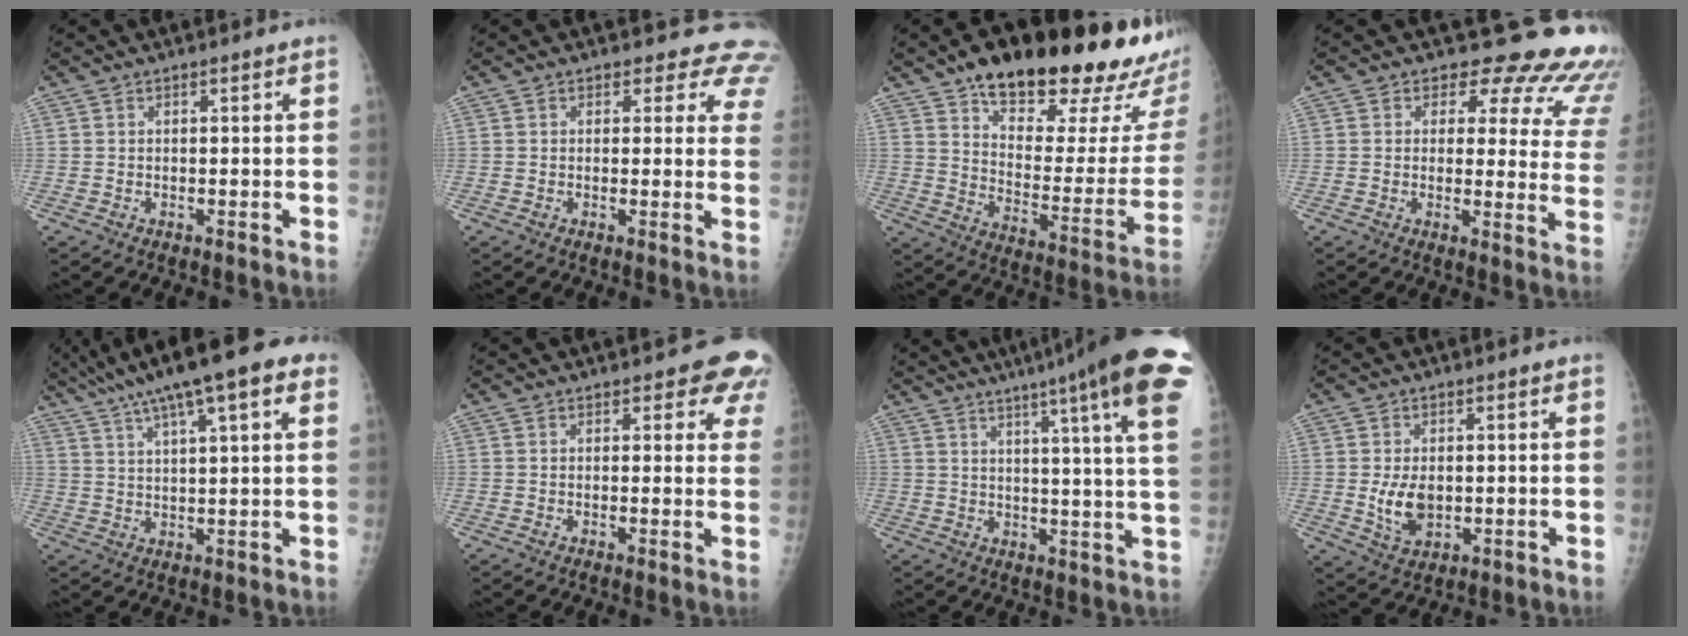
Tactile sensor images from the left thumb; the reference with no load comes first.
{"total": 7.0, "force": [6.0, 3.5, 0.8], "torque": [0.042, -0.021, 0.038]}
{"total": 31.8, "force": [20.8, 11.1, 21.2], "torque": [-0.270, -0.061, 0.295]}
{"total": 18.4, "force": [15.5, 7.4, 6.5], "torque": [-0.027, -0.112, 0.147]}
{"total": 18.3, "force": [11.0, 4.2, 14.0], "torque": [-0.231, 0.023, 0.172]}
{"total": 6.0, "force": [4.7, 2.8, 2.6], "torque": [0.011, -0.021, 0.034]}
{"total": 22.6, "force": [13.8, 1.3, 17.9], "torque": [-0.231, -0.045, 0.162]}
{"total": 6.3, "force": [-0.1, 4.1, 4.8], "torque": [-0.078, -0.011, 0.011]}